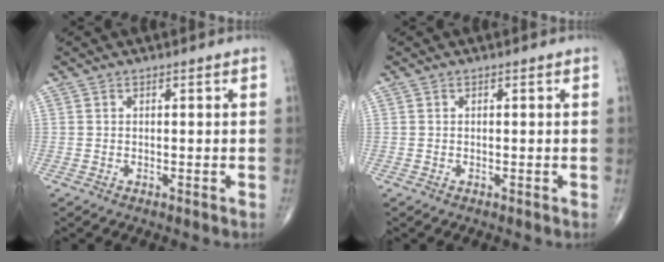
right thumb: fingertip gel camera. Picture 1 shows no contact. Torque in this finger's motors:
{"motor_torque": [-0.01, -0.03, -0.06, -0.13, 0.03]}